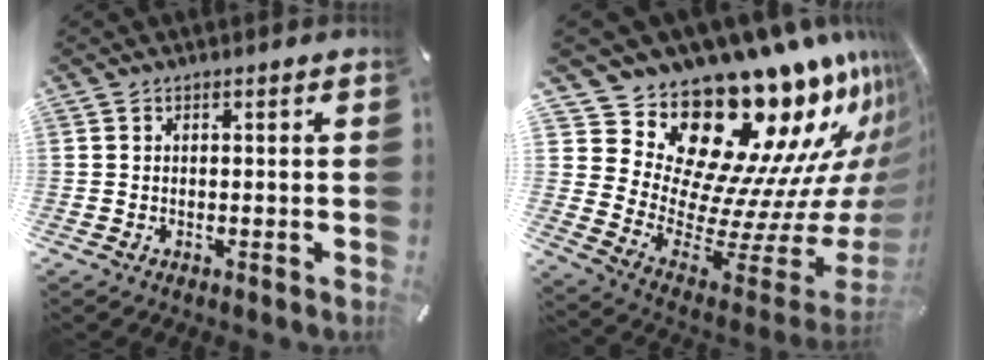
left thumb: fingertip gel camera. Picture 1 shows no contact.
{"total": 26.4, "force": [17.6, 13.7, 14.0], "torque": [-0.192, -0.205, 0.347]}